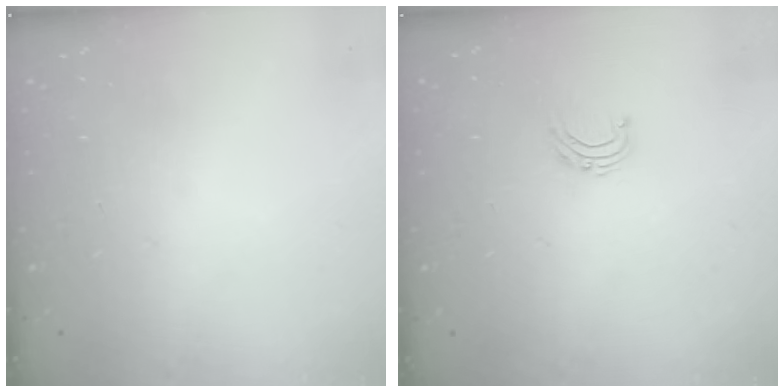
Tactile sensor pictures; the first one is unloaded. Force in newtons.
{"total": 4.9, "press": 4.9, "slide": 0.5}